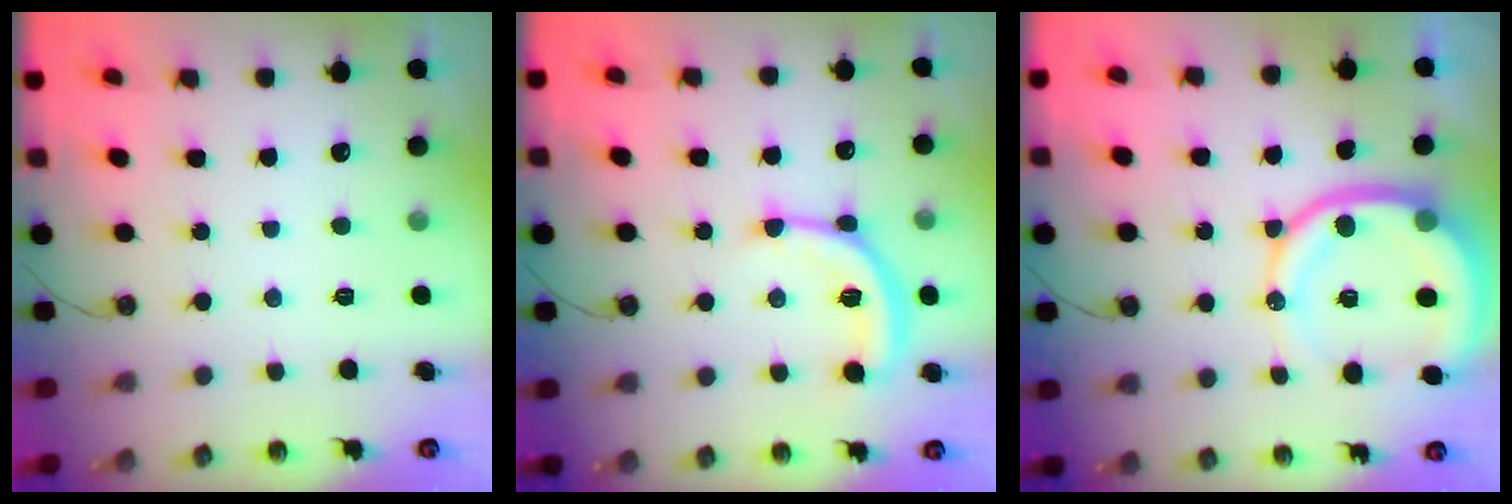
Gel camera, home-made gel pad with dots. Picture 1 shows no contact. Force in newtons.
{"total": 13.0, "press": 13.0, "slide": 0.5}
{"total": 15.3, "press": 15.1, "slide": 1.9}